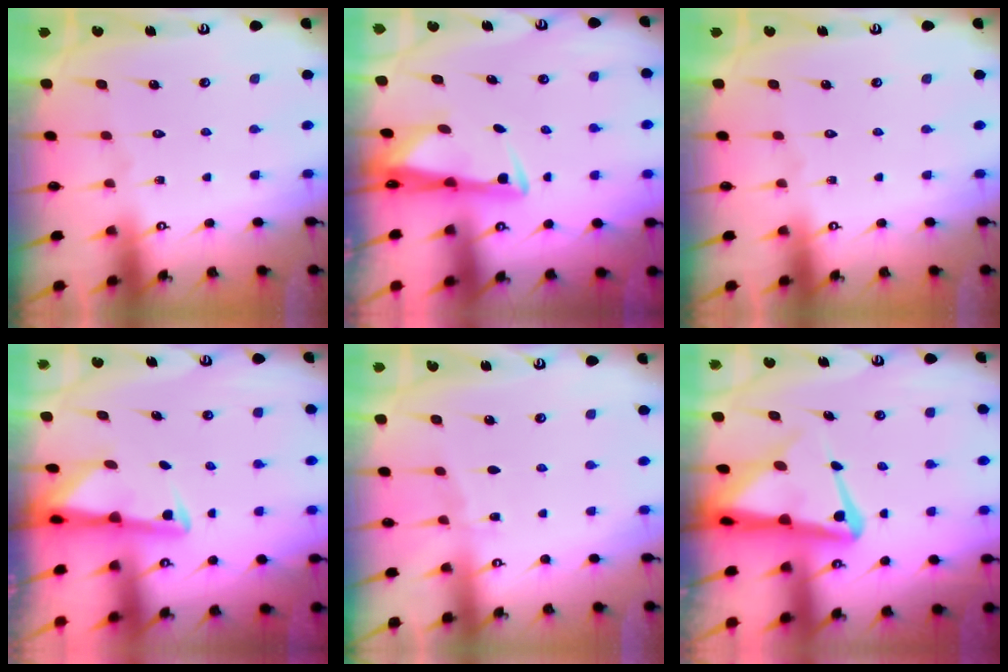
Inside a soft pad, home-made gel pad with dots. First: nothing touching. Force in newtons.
{"total": 3.0, "press": 2.8, "slide": 0.9}
{"total": 0.0}
{"total": 3.0, "press": 2.9, "slide": 0.6}
{"total": 3.9, "press": 3.9, "slide": 0.5}
{"total": 9.0, "press": 9.0, "slide": 1.0}